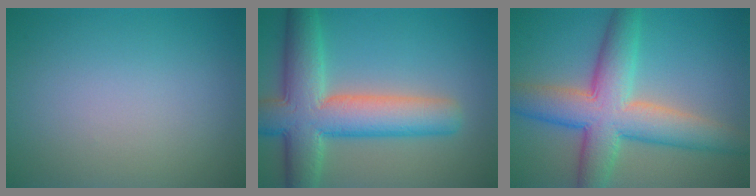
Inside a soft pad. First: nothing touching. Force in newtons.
{"total": 9.6, "press": 9.6, "slide": 0.3}
{"total": 9.0, "press": 9.0, "slide": 0.4}